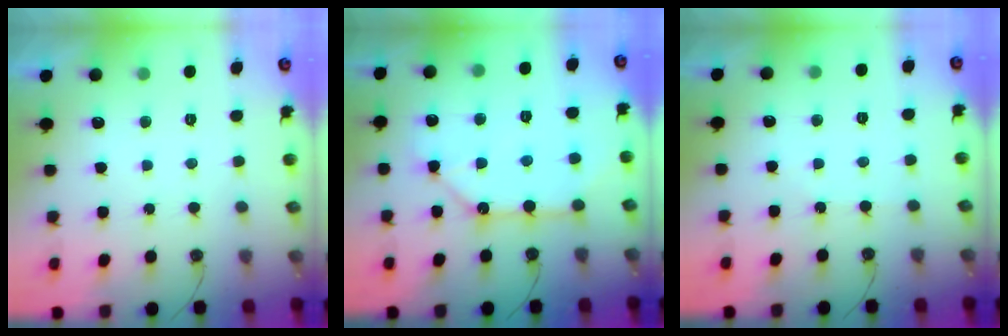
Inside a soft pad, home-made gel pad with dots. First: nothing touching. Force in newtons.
{"total": 12.5, "press": 12.5, "slide": 0.9}
{"total": 2.3, "press": 2.3, "slide": 0.4}